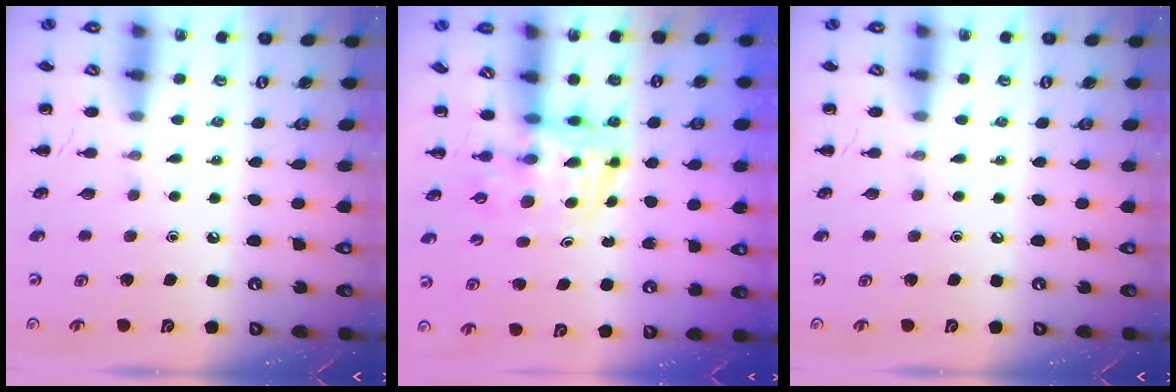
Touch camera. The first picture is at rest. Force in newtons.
{"total": 3.4, "press": 3.3, "slide": 0.6}
{"total": 0.0}